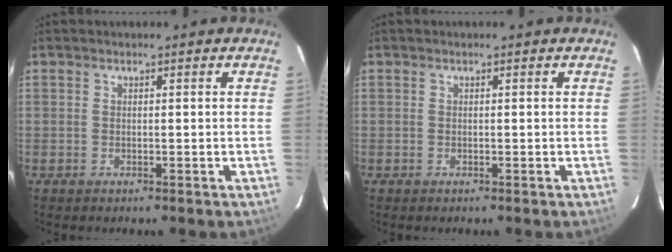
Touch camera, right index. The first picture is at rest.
{"total": 0.0}